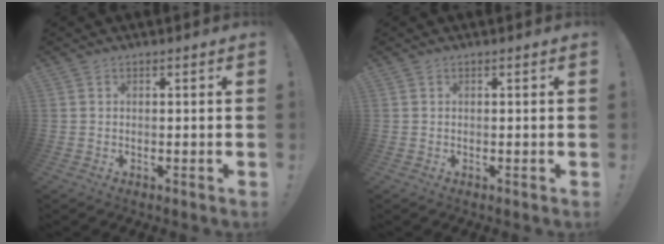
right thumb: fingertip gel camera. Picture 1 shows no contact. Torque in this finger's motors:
{"motor_torque": [0.09, -0.01, 0.14, -0.06, 0.02]}